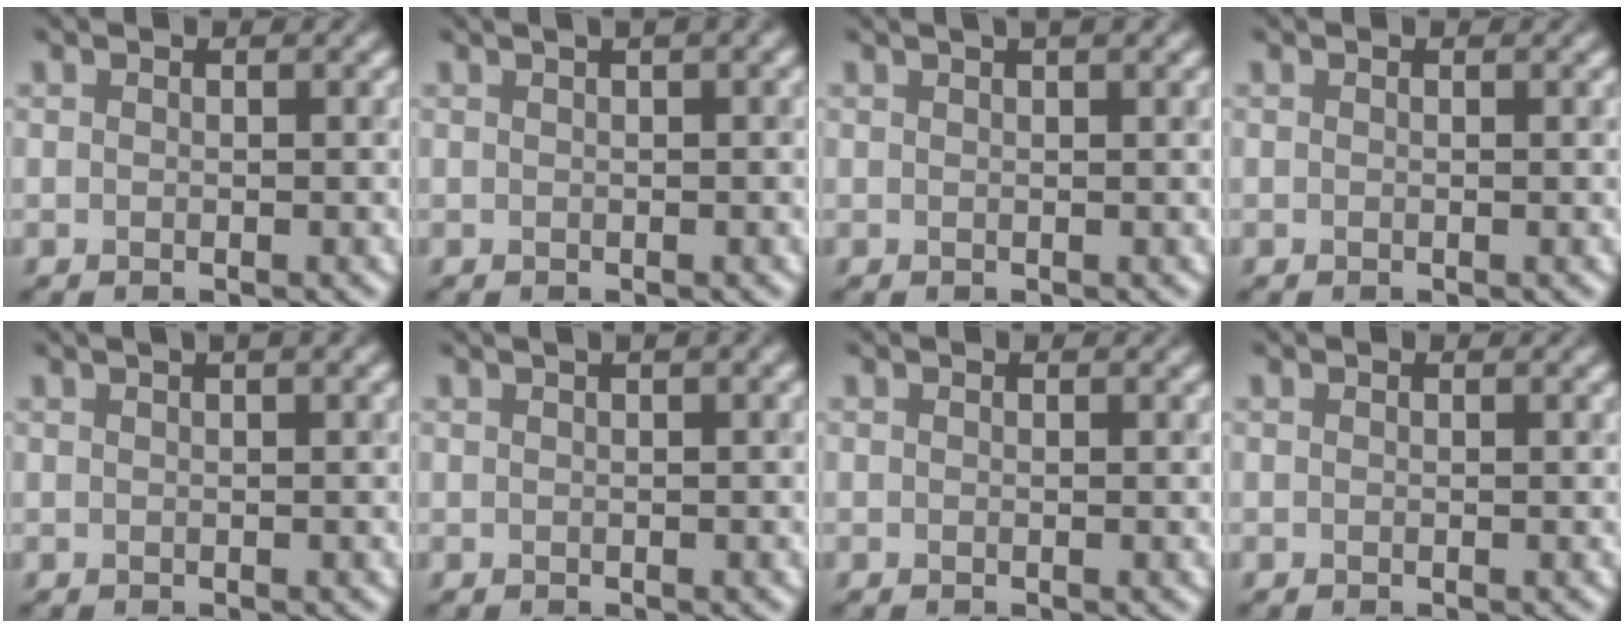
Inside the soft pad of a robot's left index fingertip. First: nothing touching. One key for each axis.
{"total": 5.0, "fx": 2.4, "fy": 2.3, "fz": 3.8, "tx": -0.026, "ty": 0.039, "tz": 0.008}
{"total": 3.1, "fx": 1.8, "fy": 1.1, "fz": 2.2, "tx": -0.012, "ty": 0.008, "tz": 0.004}
{"total": 0.0}
{"total": 3.3, "fx": 1.6, "fy": 1.3, "fz": 2.5, "tx": -0.016, "ty": 0.015, "tz": 0.006}
{"total": 3.7, "fx": 1.7, "fy": 1.6, "fz": 2.8, "tx": -0.016, "ty": 0.024, "tz": 0.007}
{"total": 0.0}
{"total": 0.0}